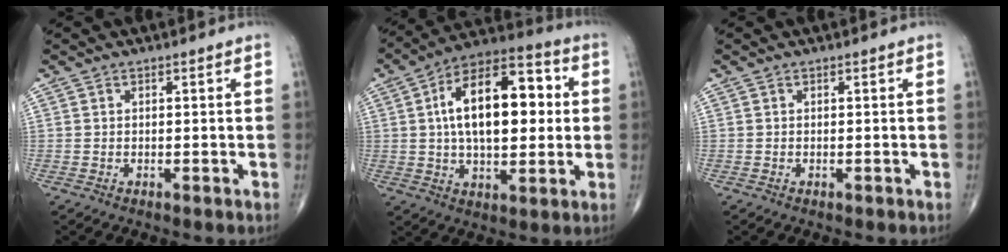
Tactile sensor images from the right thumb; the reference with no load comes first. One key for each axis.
{"total": 20.0, "fx": 2.8, "fy": 10.3, "fz": 16.9, "tx": -0.245, "ty": 0.020, "tz": 0.039}
{"total": 0.0}